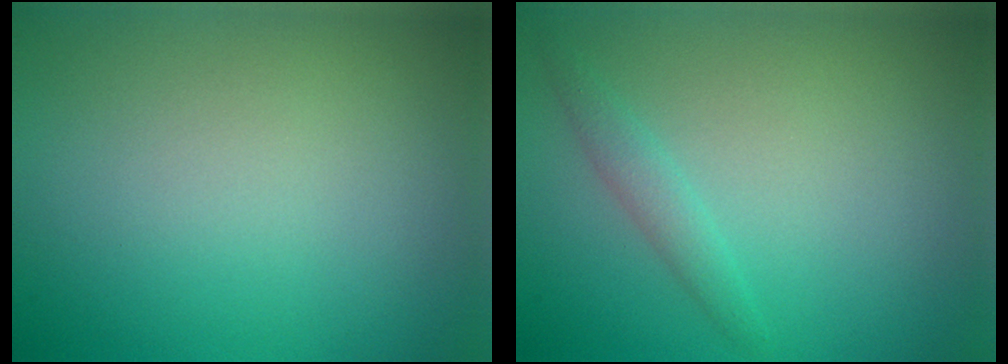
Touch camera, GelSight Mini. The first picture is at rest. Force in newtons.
{"total": 1.4, "press": 1.4, "slide": 0.0}